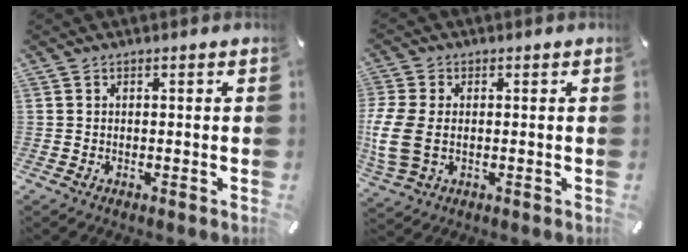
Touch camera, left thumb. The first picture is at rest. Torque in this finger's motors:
{"motor_torque": [1.58, 1.65, 0.67, 0.46, 0.52]}